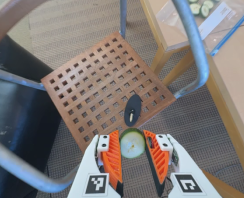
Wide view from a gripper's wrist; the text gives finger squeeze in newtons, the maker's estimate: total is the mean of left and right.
{"total": 7.5, "left": 7.5, "right": 7.5}